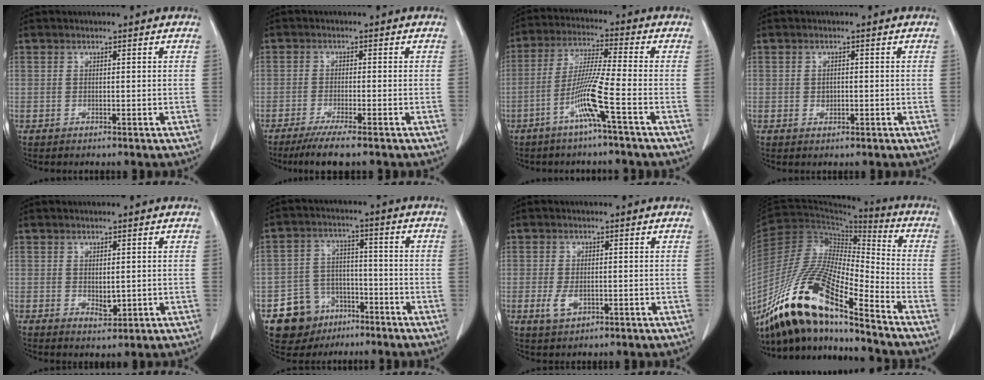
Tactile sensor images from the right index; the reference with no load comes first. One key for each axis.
{"total": 5.7, "fx": -4.3, "fy": -0.1, "fz": 3.8, "tx": -0.061, "ty": -0.014, "tz": -0.071}
{"total": 8.5, "fx": -3.8, "fy": -1.3, "fz": 7.5, "tx": -0.149, "ty": -0.001, "tz": -0.078}
{"total": 1.1, "fx": -0.1, "fy": 0.9, "fz": 0.6, "tx": -0.009, "ty": 0.003, "tz": 0.003}
{"total": 2.1, "fx": 0.1, "fy": 1.2, "fz": 1.8, "tx": -0.029, "ty": -0.006, "tz": 0.011}
{"total": 8.9, "fx": -4.8, "fy": 7.2, "fz": 2.0, "tx": -0.037, "ty": 0.018, "tz": -0.070}
{"total": 3.0, "fx": -0.6, "fy": 1.9, "fz": 2.3, "tx": -0.046, "ty": -0.002, "tz": -0.003}
{"total": 20.4, "fx": -15.0, "fy": 2.8, "fz": 13.5, "tx": -0.286, "ty": -0.024, "tz": -0.281}